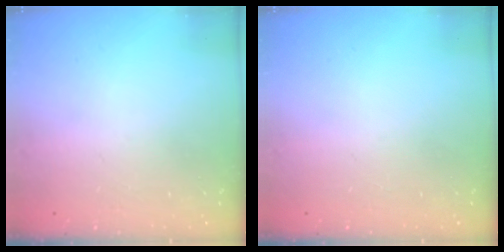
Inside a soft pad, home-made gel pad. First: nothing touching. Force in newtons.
{"total": 0.0}